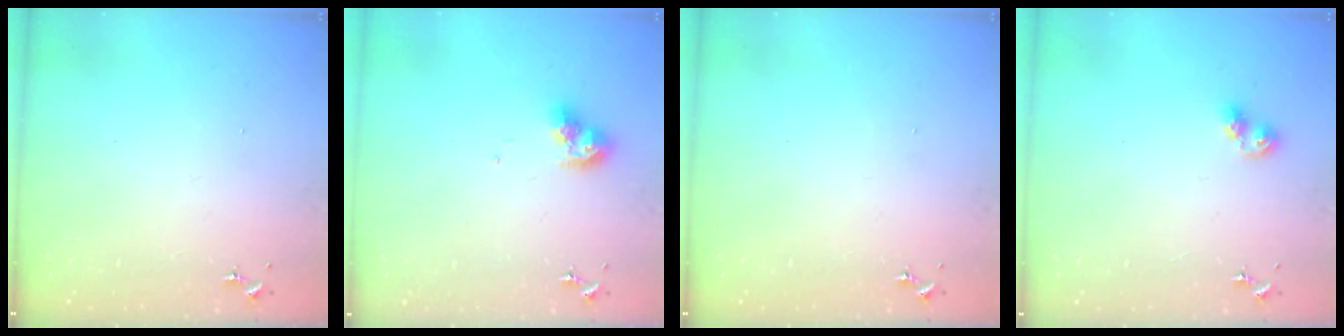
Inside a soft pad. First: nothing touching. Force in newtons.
{"total": 8.7, "press": 8.7, "slide": 0.2}
{"total": 0.0}
{"total": 6.1, "press": 6.1, "slide": 0.3}